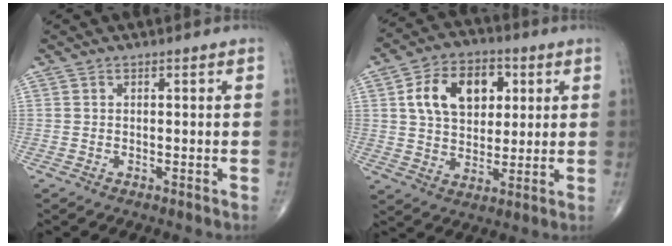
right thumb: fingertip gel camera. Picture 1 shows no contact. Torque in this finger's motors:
{"motor_torque": [0.17, 0.23, 0.23, 0.06, 0.27]}